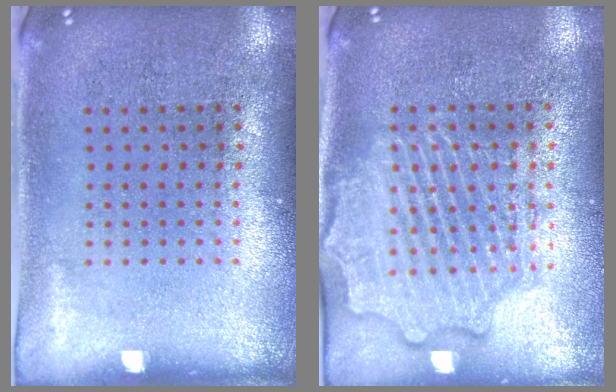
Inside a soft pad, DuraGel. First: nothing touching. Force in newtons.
{"total": 2.5, "press": 2.4, "slide": 0.3}